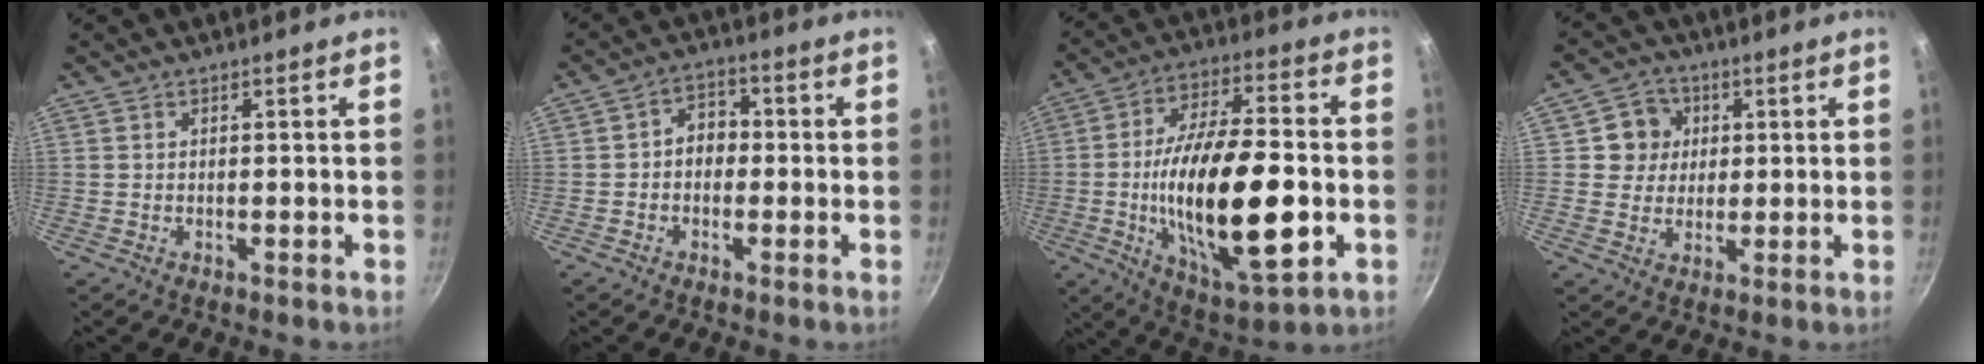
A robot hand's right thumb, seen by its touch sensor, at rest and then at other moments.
{"total": 4.9, "force": [-0.5, 3.8, 3.0], "torque": [-0.013, 0.018, -0.020]}
{"total": 25.0, "force": [-4.2, 9.5, 22.7], "torque": [-0.387, 0.014, -0.064]}
{"total": 6.5, "force": [1.6, 6.1, 1.6], "torque": [0.014, 0.005, 0.019]}